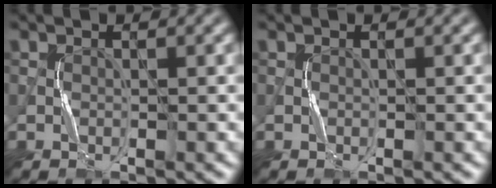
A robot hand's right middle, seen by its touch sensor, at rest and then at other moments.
{"total": 0.0}